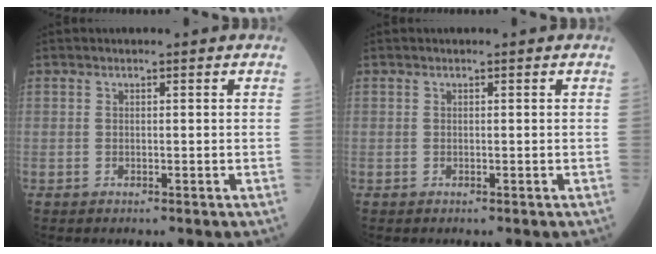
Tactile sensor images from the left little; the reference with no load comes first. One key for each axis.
{"total": 0.0}